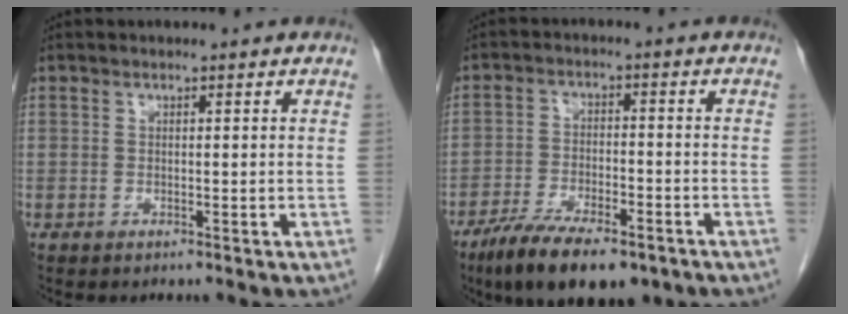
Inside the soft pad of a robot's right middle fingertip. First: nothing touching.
{"total": 12.5, "force": [-8.6, 4.0, 8.1], "torque": [-0.132, -0.015, -0.140]}